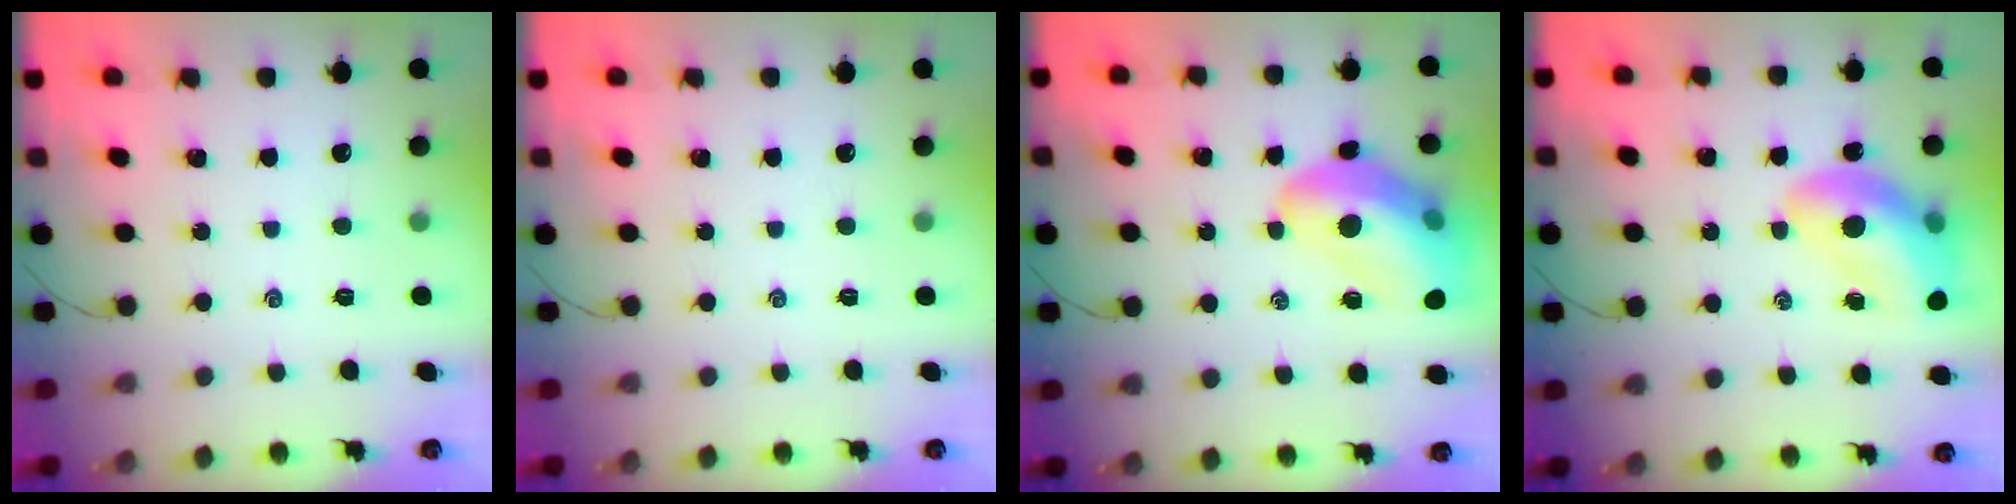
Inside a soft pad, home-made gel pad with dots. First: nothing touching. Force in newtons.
{"total": 0.0}
{"total": 17.7, "press": 17.4, "slide": 3.3}
{"total": 15.0, "press": 14.5, "slide": 3.7}